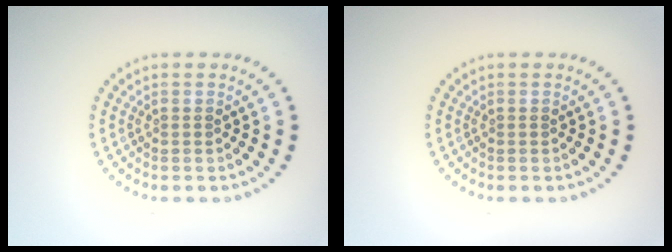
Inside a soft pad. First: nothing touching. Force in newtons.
{"total": 0.0}